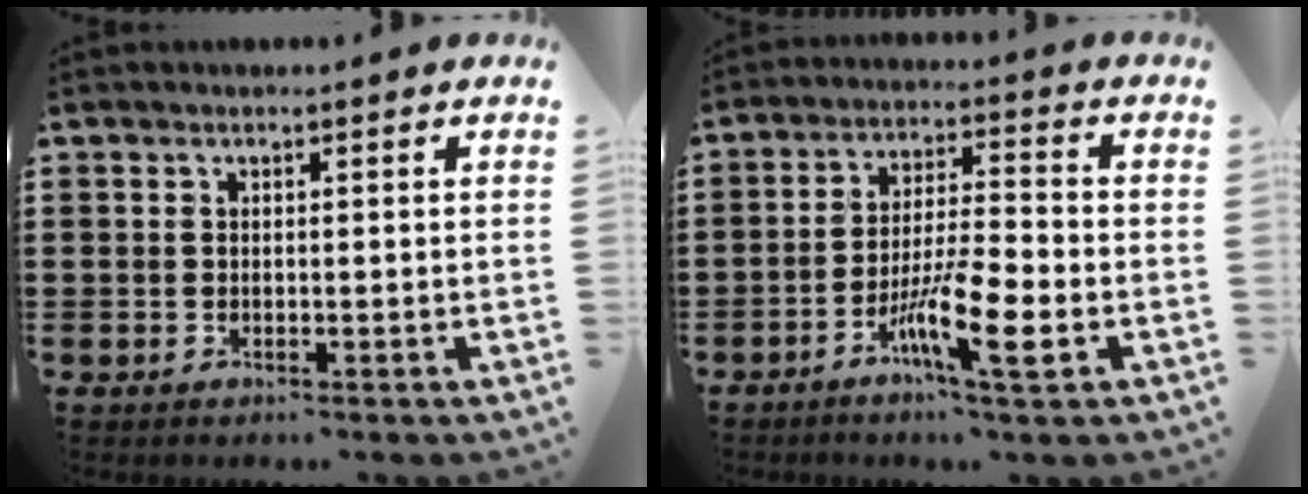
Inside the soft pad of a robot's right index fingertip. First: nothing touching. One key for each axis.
{"total": 9.0, "fx": -4.1, "fy": 1.4, "fz": 7.9, "tx": -0.147, "ty": -0.002, "tz": -0.077}